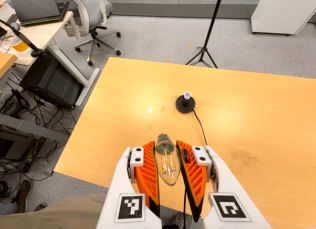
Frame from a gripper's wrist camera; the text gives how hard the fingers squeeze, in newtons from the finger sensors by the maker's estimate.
{"total": 20.5, "left": 21.9, "right": 19.0}